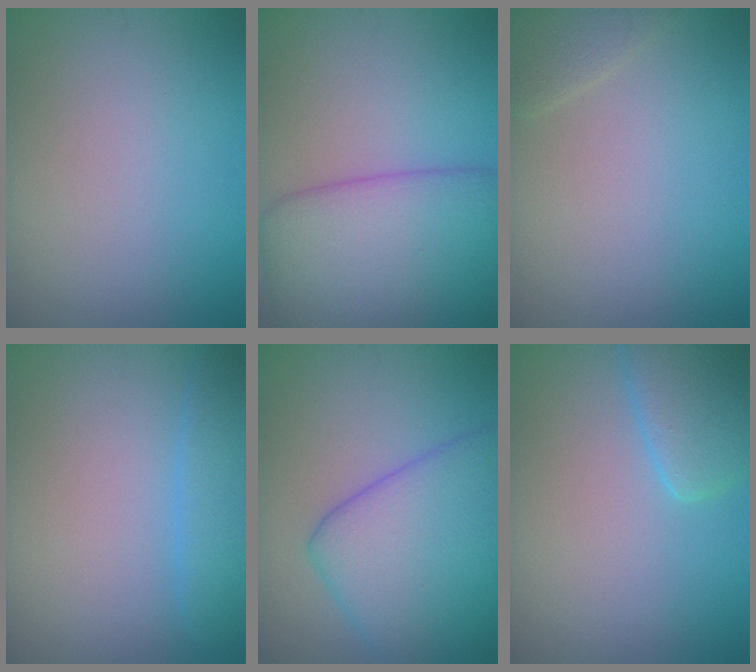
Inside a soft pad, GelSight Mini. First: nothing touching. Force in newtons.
{"total": 8.5, "press": 8.5, "slide": 0.4}
{"total": 1.4, "press": 1.4, "slide": 0.1}
{"total": 2.4, "press": 2.4, "slide": 0.2}
{"total": 8.9, "press": 8.9, "slide": 0.3}
{"total": 3.5, "press": 3.5, "slide": 0.2}